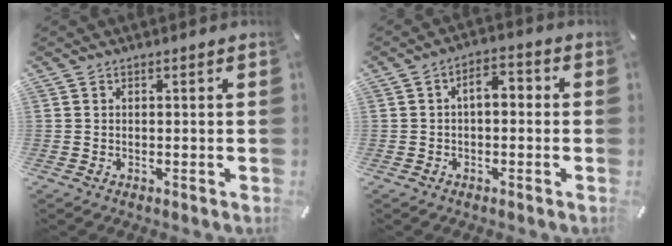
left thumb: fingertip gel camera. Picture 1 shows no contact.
{"total": 4.8, "force": [-0.8, 2.6, 3.9], "torque": [-0.065, 0.017, -0.021]}